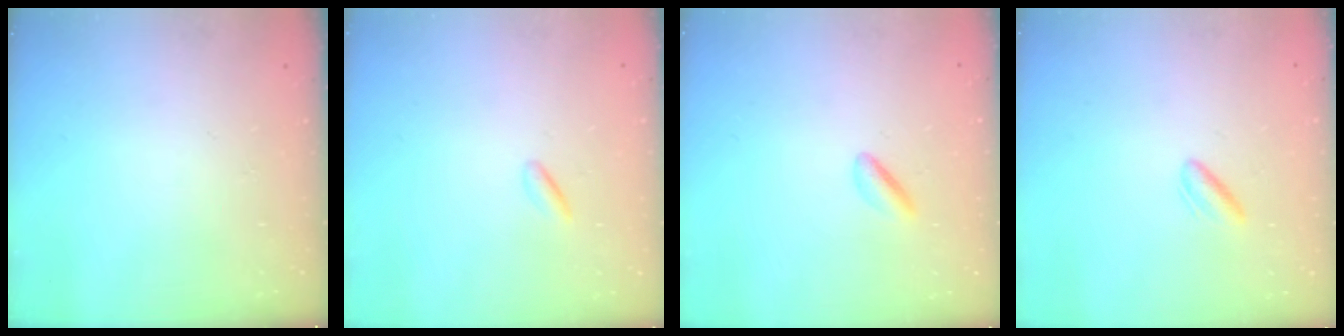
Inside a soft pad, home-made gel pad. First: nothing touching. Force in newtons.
{"total": 0.7, "press": 0.5, "slide": 0.5}
{"total": 1.8, "press": 1.6, "slide": 0.9}
{"total": 2.8, "press": 2.5, "slide": 1.3}